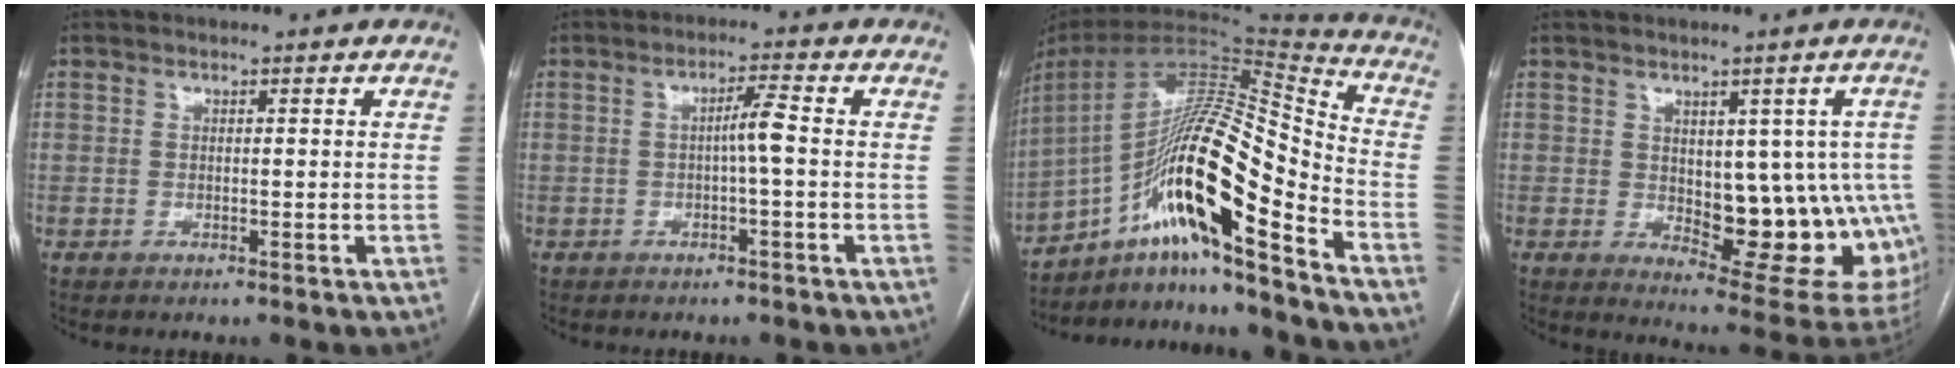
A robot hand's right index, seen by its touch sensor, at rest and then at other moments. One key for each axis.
{"total": 3.0, "fx": -0.3, "fy": -0.1, "fz": 3.0, "tx": -0.051, "ty": 0.004, "tz": -0.004}
{"total": 22.3, "fx": -11.9, "fy": 1.7, "fz": 18.8, "tx": -0.342, "ty": 0.011, "tz": -0.209}
{"total": 15.7, "fx": -1.1, "fy": 7.0, "fz": 14.1, "tx": -0.124, "ty": 0.007, "tz": 0.010}